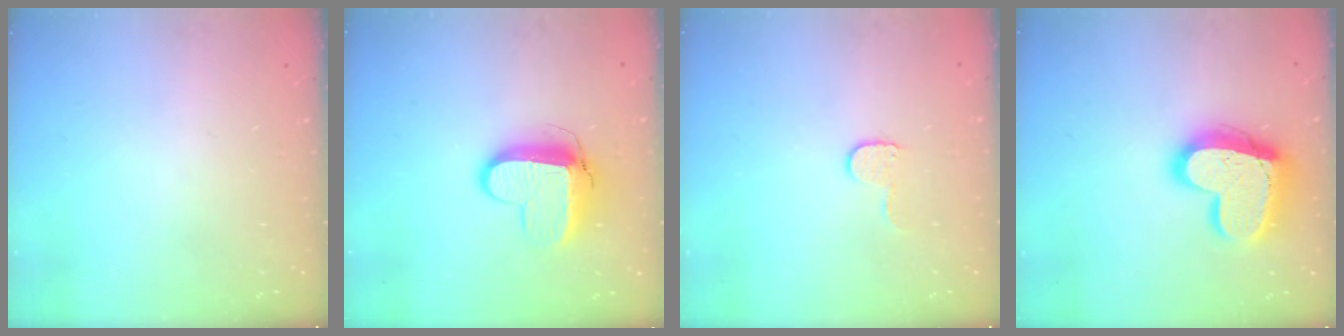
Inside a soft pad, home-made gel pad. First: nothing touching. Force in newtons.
{"total": 10.3, "press": 10.3, "slide": 1.2}
{"total": 5.4, "press": 5.3, "slide": 0.5}
{"total": 19.3, "press": 19.2, "slide": 2.0}